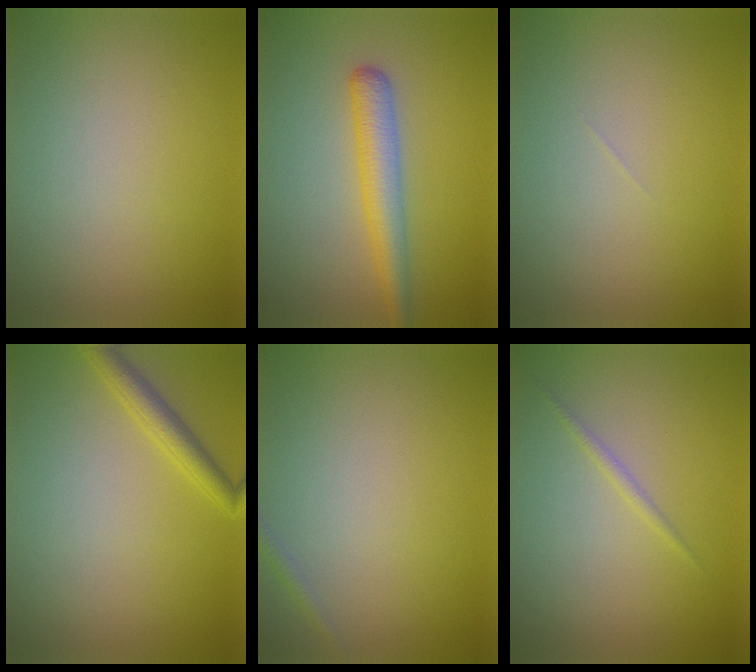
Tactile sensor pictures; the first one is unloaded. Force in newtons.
{"total": 3.5, "press": 3.5, "slide": 0.1}
{"total": 0.0}
{"total": 2.4, "press": 2.4, "slide": 0.1}
{"total": 0.7, "press": 0.7, "slide": 0.0}
{"total": 0.7, "press": 0.7, "slide": 0.1}